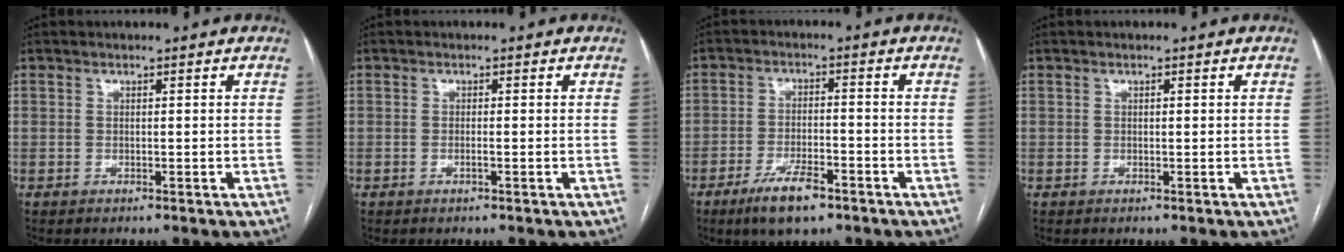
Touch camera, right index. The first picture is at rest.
{"total": 0.8, "force": [-0.3, 0.0, 0.7], "torque": [-0.015, 0.000, -0.005]}
{"total": 7.2, "force": [-4.7, 2.1, 5.1], "torque": [-0.097, -0.007, -0.078]}
{"total": 0.0}